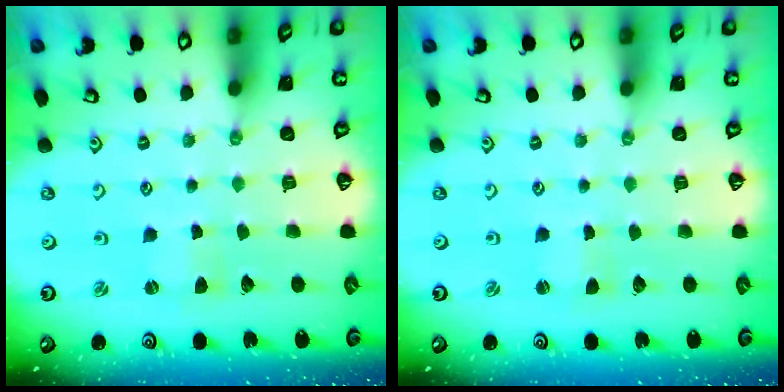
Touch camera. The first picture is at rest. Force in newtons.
{"total": 1.1, "press": 1.1, "slide": 0.1}